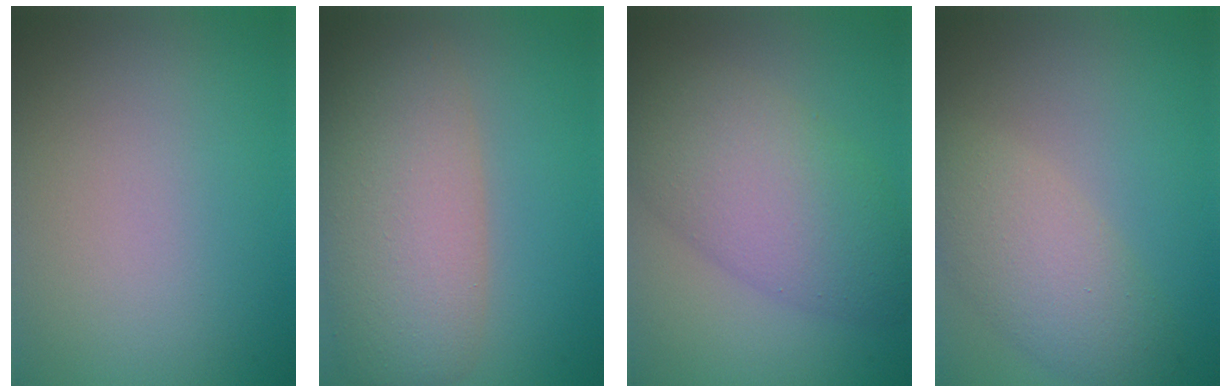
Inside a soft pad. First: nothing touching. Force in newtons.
{"total": 8.1, "press": 8.1, "slide": 0.5}
{"total": 7.9, "press": 7.9, "slide": 0.3}
{"total": 4.5, "press": 4.5, "slide": 0.4}